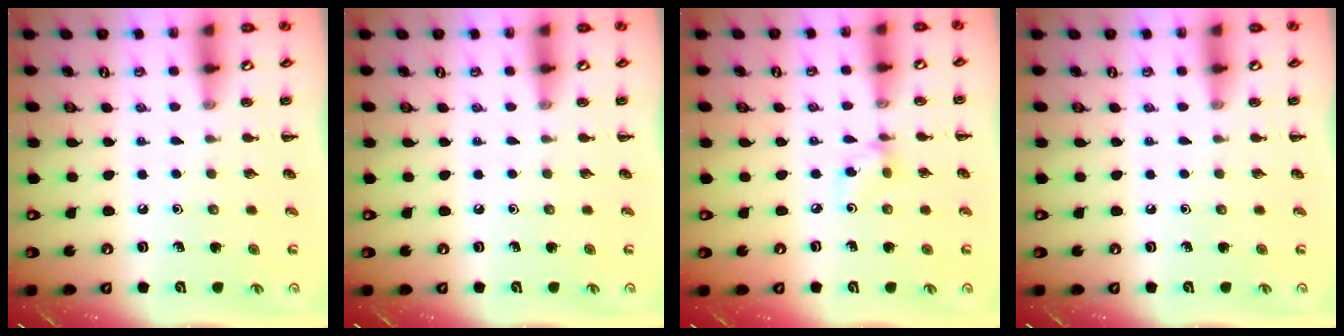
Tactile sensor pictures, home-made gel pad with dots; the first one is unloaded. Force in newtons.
{"total": 0.0}
{"total": 3.7, "press": 3.6, "slide": 1.1}
{"total": 0.0}